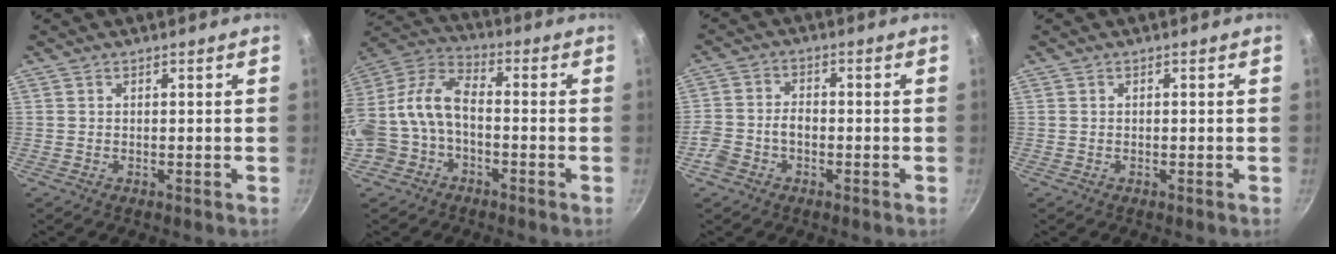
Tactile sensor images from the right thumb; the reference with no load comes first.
{"total": 12.8, "force": [-3.1, 8.5, 9.1], "torque": [-0.180, 0.053, -0.068]}
{"total": 5.5, "force": [-2.4, 3.8, 3.2], "torque": [-0.056, 0.031, -0.052]}
{"total": 0.0}